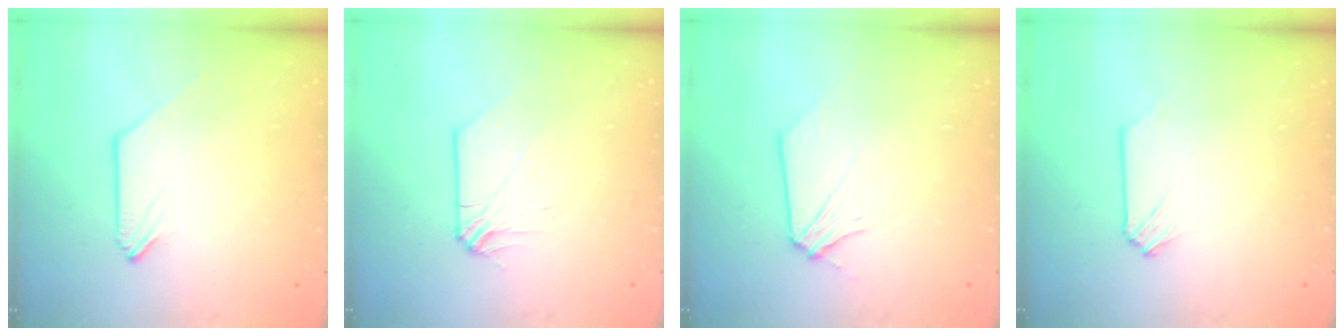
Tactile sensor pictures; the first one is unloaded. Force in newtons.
{"total": 0.0}
{"total": 3.1, "press": 3.0, "slide": 0.6}
{"total": 0.0}